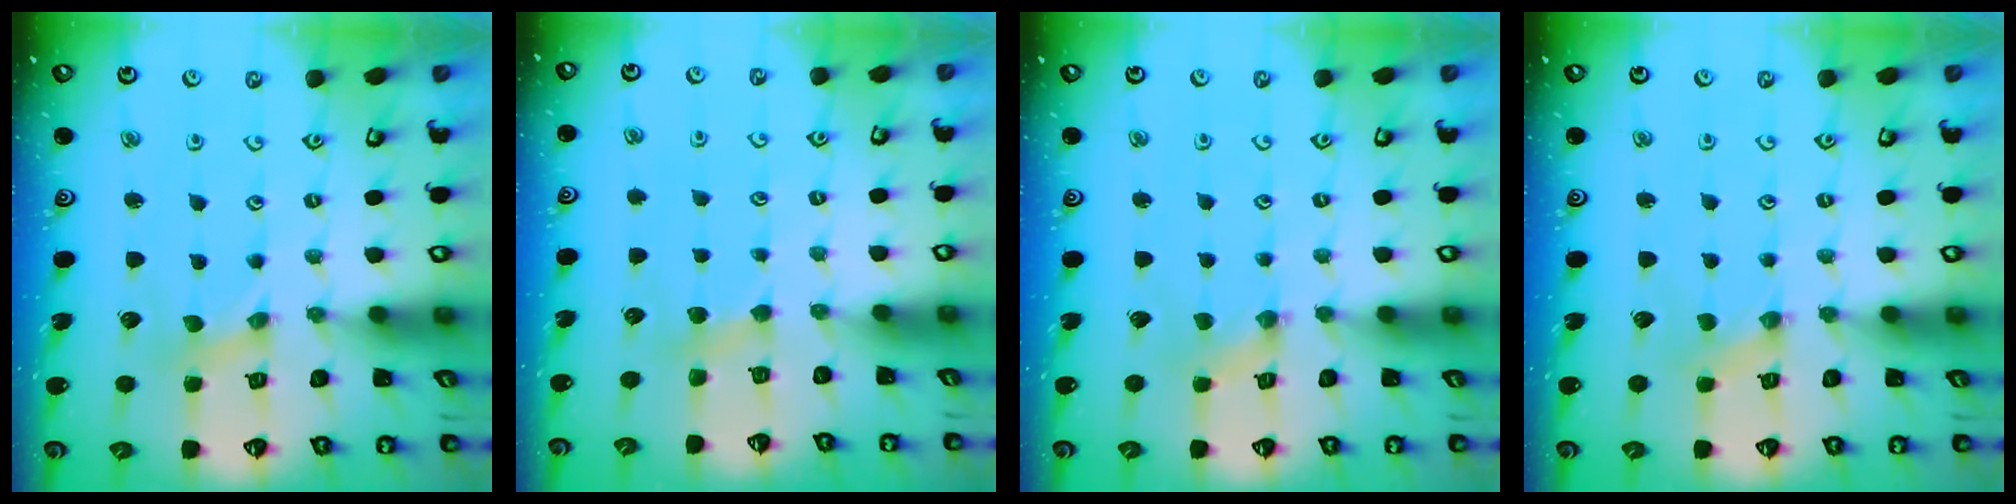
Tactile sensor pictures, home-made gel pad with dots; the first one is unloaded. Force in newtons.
{"total": 3.0, "press": 2.9, "slide": 0.3}
{"total": 0.9, "press": 0.9, "slide": 0.2}
{"total": 0.0}